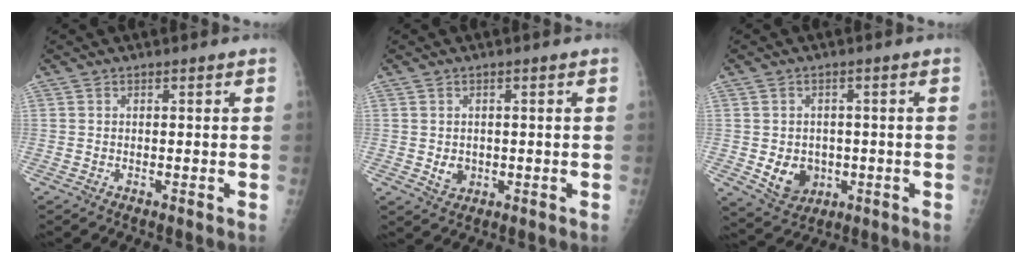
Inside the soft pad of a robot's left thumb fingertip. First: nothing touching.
{"total": 2.9, "force": [-0.2, 2.4, 1.5], "torque": [-0.013, -0.001, 0.006]}
{"total": 7.1, "force": [-1.3, 5.9, 3.8], "torque": [-0.036, 0.002, -0.006]}